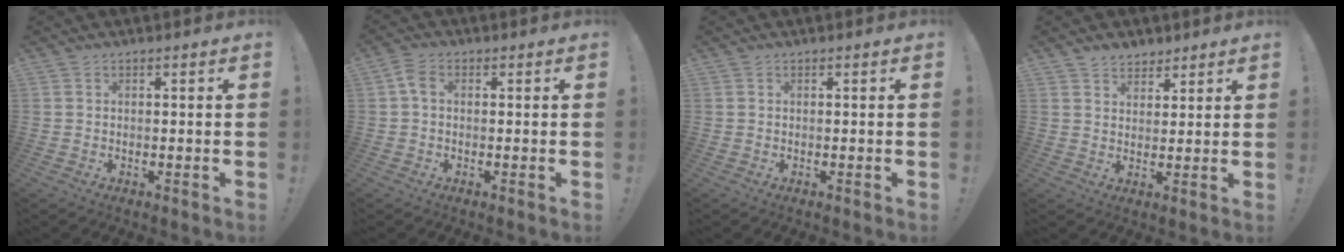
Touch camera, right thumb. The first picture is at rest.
{"total": 3.4, "force": [0.3, 2.0, 2.6], "torque": [-0.055, 0.011, 0.008]}
{"total": 0.0}
{"total": 4.6, "force": [3.7, 2.7, 0.5], "torque": [0.005, -0.026, 0.067]}